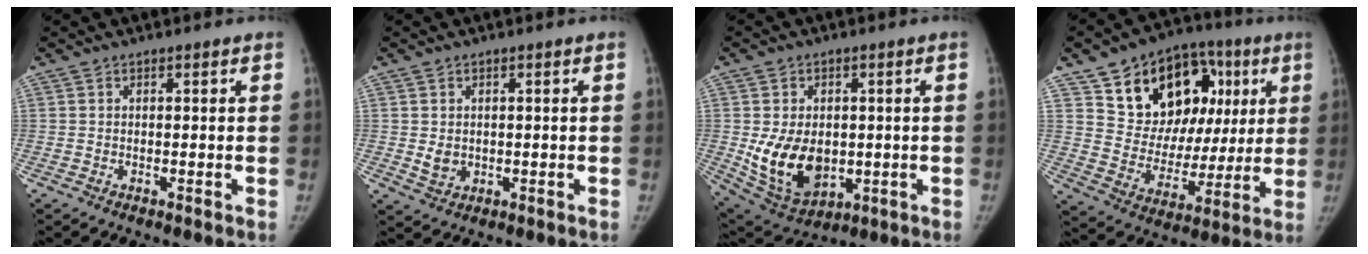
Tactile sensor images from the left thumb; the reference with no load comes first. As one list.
[{"total": 3.0, "force": [0.1, 2.5, 1.7], "torque": [-0.020, -0.004, 0.011]}, {"total": 12.5, "force": [-0.8, 8.8, 8.8], "torque": [-0.128, -0.011, 0.011]}, {"total": 22.2, "force": [8.3, 15.1, 14.1], "torque": [-0.152, 0.006, 0.138]}]